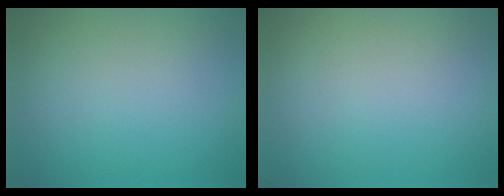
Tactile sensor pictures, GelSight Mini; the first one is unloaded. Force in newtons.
{"total": 0.0}